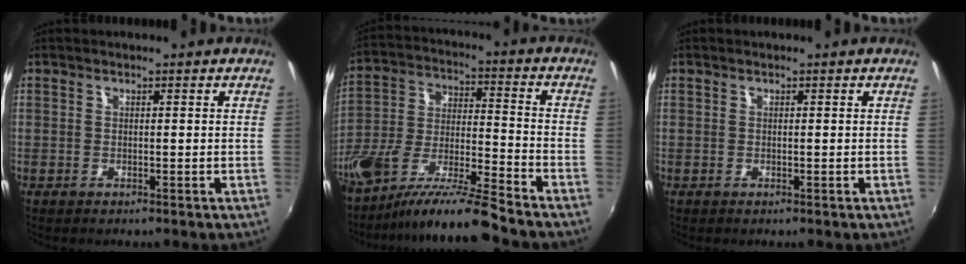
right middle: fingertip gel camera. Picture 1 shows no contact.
{"total": 13.4, "force": [-11.1, -0.3, 7.5], "torque": [-0.150, -0.012, -0.207]}
{"total": 0.0}